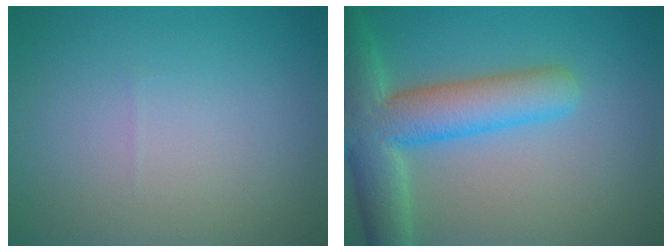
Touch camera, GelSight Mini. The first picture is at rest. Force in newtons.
{"total": 8.1, "press": 8.0, "slide": 0.7}